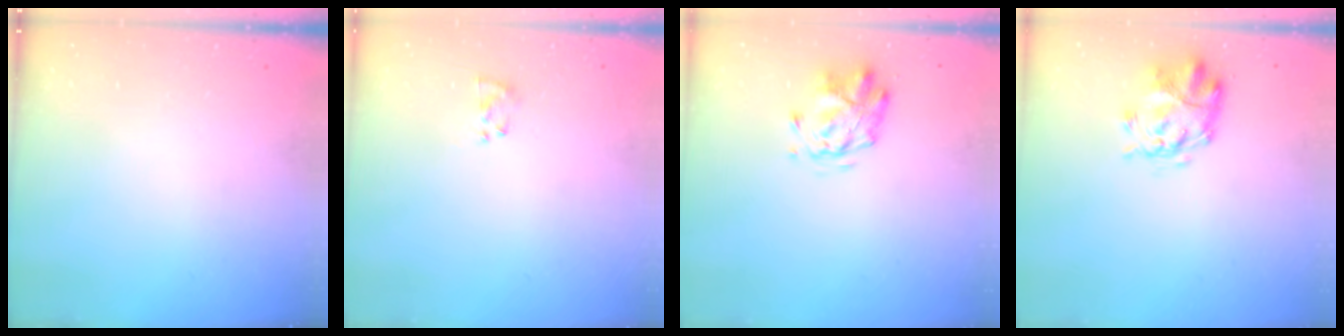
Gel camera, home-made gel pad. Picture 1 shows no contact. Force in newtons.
{"total": 2.2, "press": 2.0, "slide": 1.0}
{"total": 2.8, "press": 2.4, "slide": 1.4}
{"total": 3.8, "press": 3.4, "slide": 1.6}